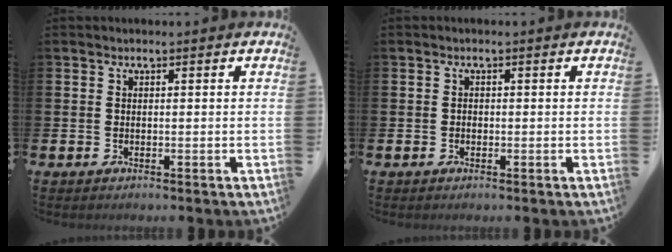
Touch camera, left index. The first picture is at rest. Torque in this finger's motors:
{"motor_torque": [-0.04, 0.08, -0.02, -0.01]}